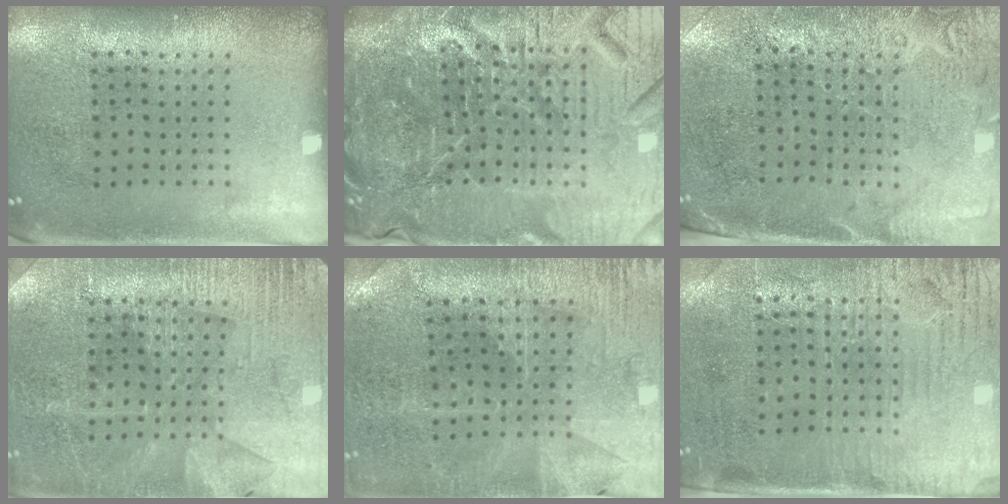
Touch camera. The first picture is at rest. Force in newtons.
{"total": 7.3, "press": 6.5, "slide": 3.4}
{"total": 2.7, "press": 2.4, "slide": 1.2}
{"total": 3.0, "press": 3.0, "slide": 0.6}
{"total": 1.4, "press": 1.3, "slide": 0.4}
{"total": 3.3, "press": 2.8, "slide": 1.7}